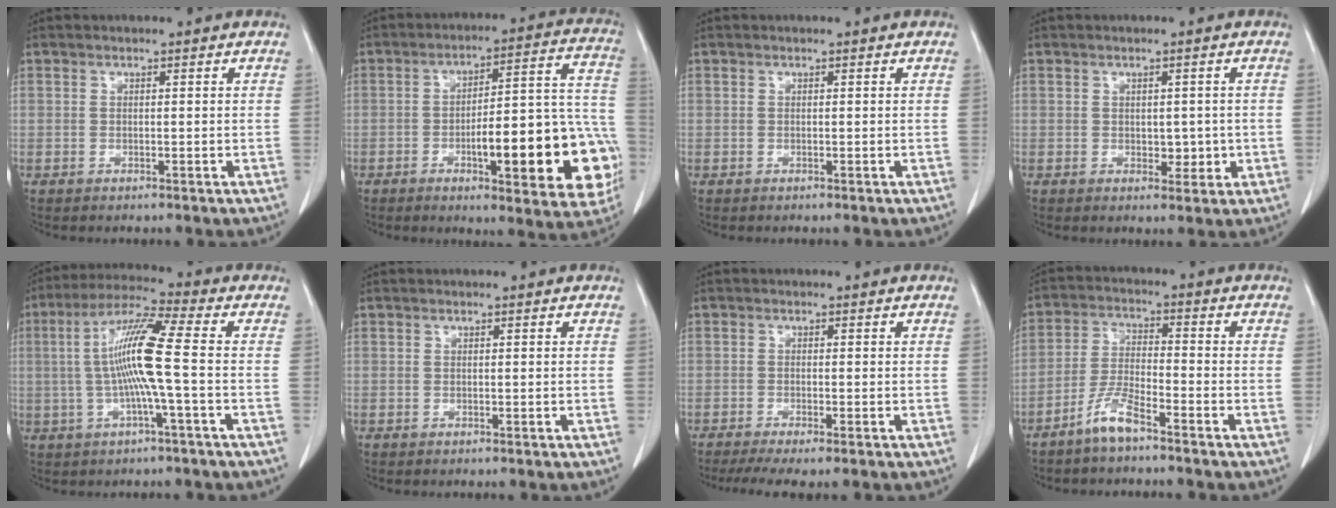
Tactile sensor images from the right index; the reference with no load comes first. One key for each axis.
{"total": 20.9, "fx": -6.1, "fy": 4.8, "fz": 19.5, "tx": -0.182, "ty": 0.035, "tz": -0.066}
{"total": 0.0}
{"total": 2.9, "fx": -0.3, "fy": 1.9, "fz": 2.2, "tx": -0.023, "ty": 0.000, "tz": 0.003}
{"total": 10.7, "fx": -0.4, "fy": -0.7, "fz": 10.7, "tx": -0.209, "ty": 0.013, "tz": -0.013}
{"total": 0.0}
{"total": 5.8, "fx": -4.6, "fy": 0.4, "fz": 3.6, "tx": -0.054, "ty": -0.010, "tz": -0.072}
{"total": 5.7, "fx": -4.3, "fy": 0.8, "fz": 3.7, "tx": -0.085, "ty": -0.005, "tz": -0.086}